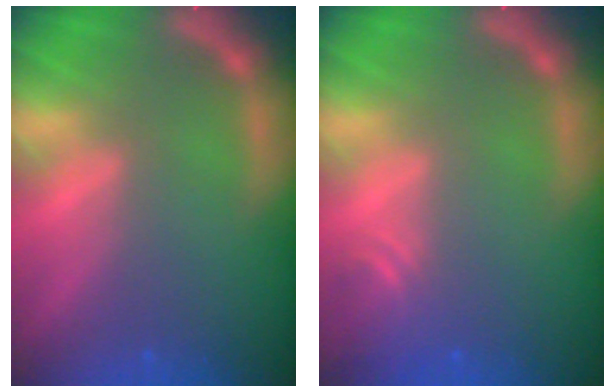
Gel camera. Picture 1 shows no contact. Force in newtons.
{"total": 2.4}